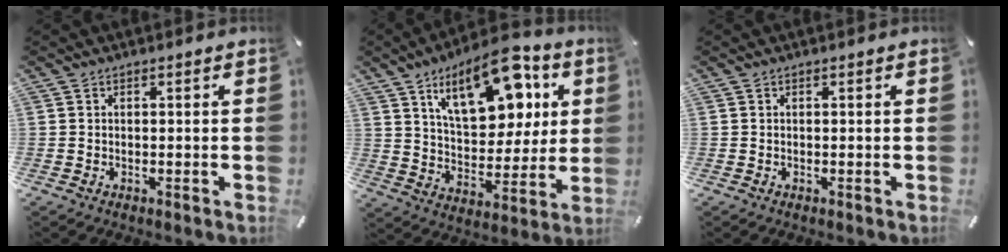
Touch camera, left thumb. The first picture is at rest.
{"total": 19.2, "force": [10.5, 10.3, 12.5], "torque": [-0.196, -0.038, 0.180]}
{"total": 0.0}